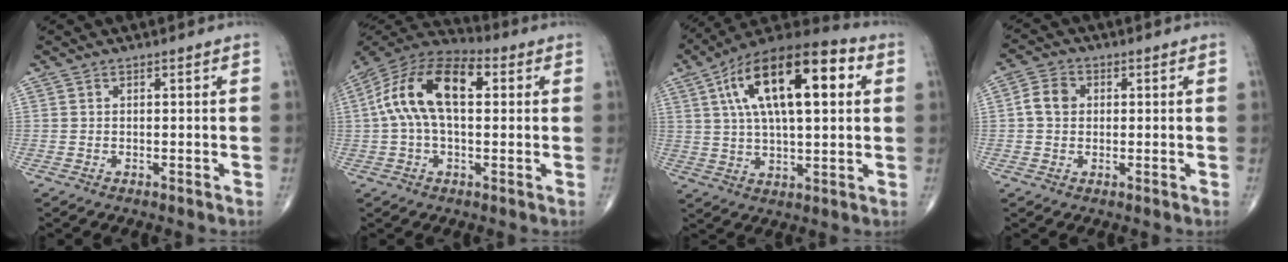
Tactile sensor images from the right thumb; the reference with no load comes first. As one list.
[{"total": 16.0, "force": [2.8, 8.4, 13.3], "torque": [-0.257, 0.042, 0.040]}, {"total": 22.4, "force": [6.5, 9.3, 19.3], "torque": [-0.319, 0.017, 0.100]}, {"total": 4.5, "force": [0.4, 3.7, 2.6], "torque": [-0.041, 0.011, 0.001]}]